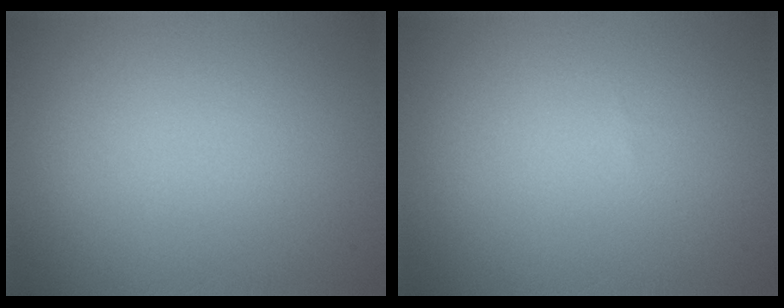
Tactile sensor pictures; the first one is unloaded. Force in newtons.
{"total": 0.0}